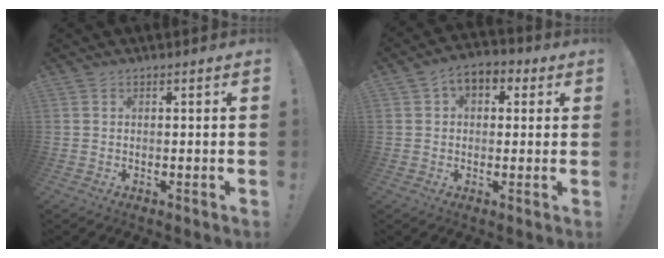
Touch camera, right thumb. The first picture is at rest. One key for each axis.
{"total": 5.9, "fx": 1.7, "fy": 4.4, "fz": 3.5, "tx": -0.044, "ty": -0.001, "tz": 0.030}